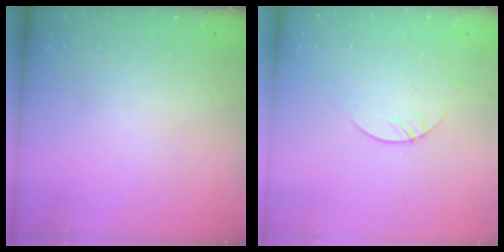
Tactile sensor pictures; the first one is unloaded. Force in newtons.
{"total": 3.0, "press": 2.9, "slide": 0.3}